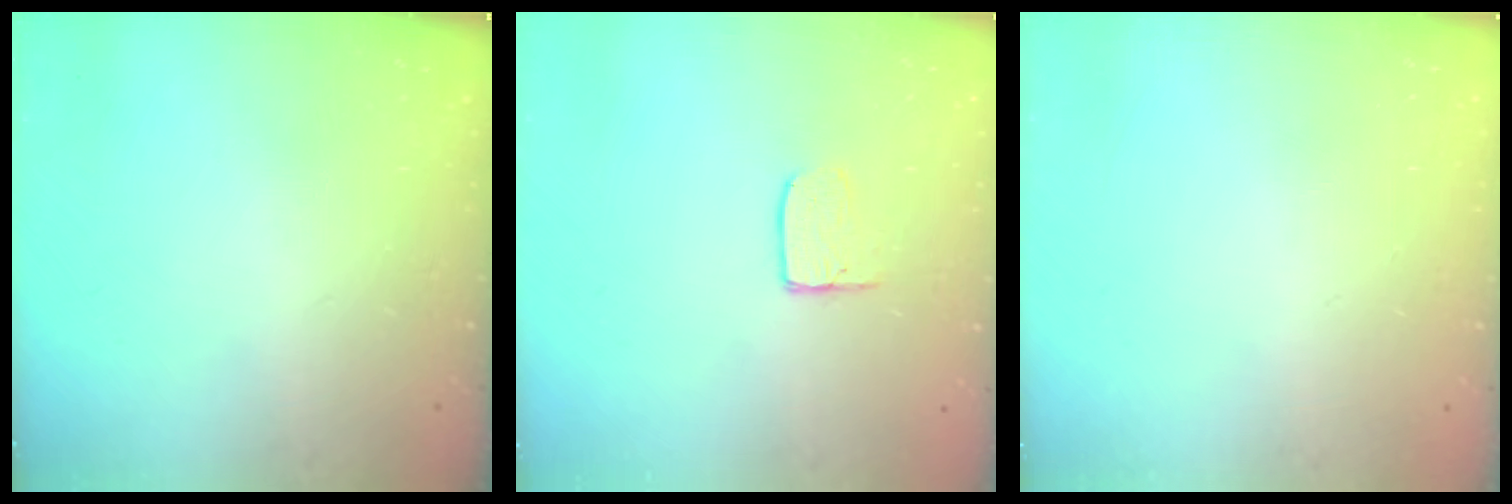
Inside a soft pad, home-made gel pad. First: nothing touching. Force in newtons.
{"total": 4.7, "press": 4.7, "slide": 0.4}
{"total": 0.0}